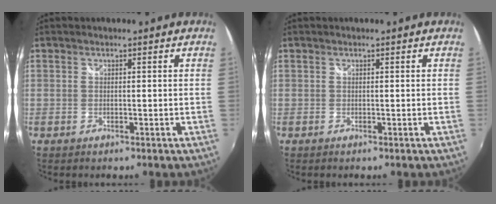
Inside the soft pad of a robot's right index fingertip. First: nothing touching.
{"total": 0.0}